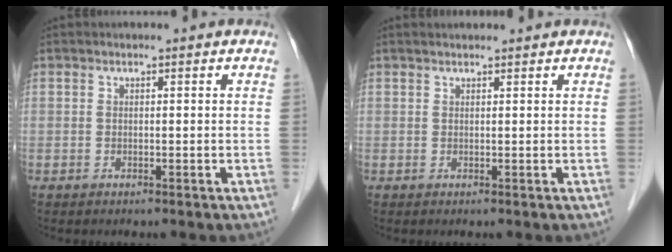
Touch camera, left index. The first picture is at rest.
{"total": 1.5, "force": [1.4, 0.2, 0.5], "torque": [-0.008, 0.019, 0.025]}